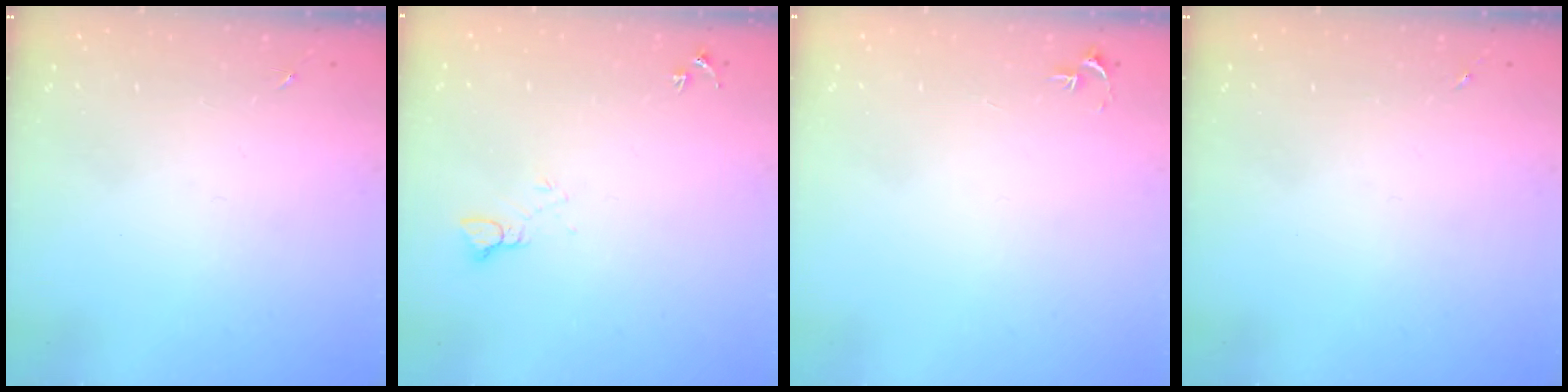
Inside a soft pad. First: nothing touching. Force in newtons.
{"total": 4.5, "press": 4.5, "slide": 0.3}
{"total": 2.7, "press": 2.7, "slide": 0.3}
{"total": 0.0}